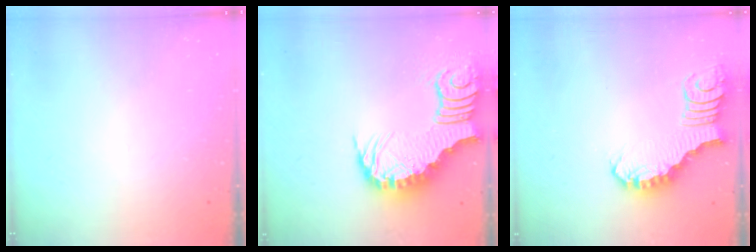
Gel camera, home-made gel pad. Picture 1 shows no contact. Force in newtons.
{"total": 3.8, "press": 3.7, "slide": 0.7}
{"total": 3.0, "press": 3.0, "slide": 0.5}